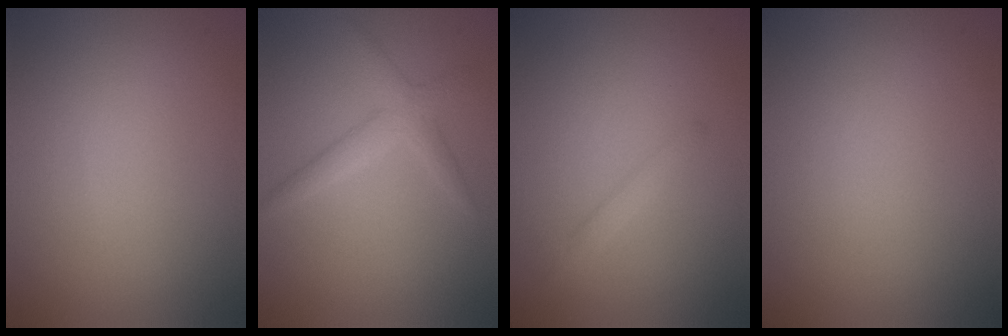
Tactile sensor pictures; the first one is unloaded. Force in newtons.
{"total": 2.3, "press": 2.3, "slide": 0.2}
{"total": 1.3, "press": 1.3, "slide": 0.1}
{"total": 0.0}